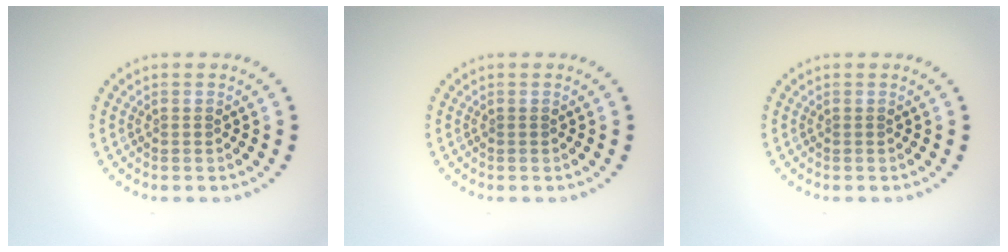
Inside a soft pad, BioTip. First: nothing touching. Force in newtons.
{"total": 0.0}
{"total": 0.0}